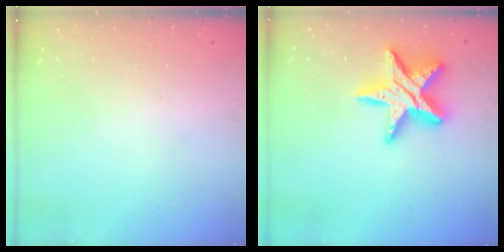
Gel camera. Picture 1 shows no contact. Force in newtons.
{"total": 16.7, "press": 16.6, "slide": 1.5}